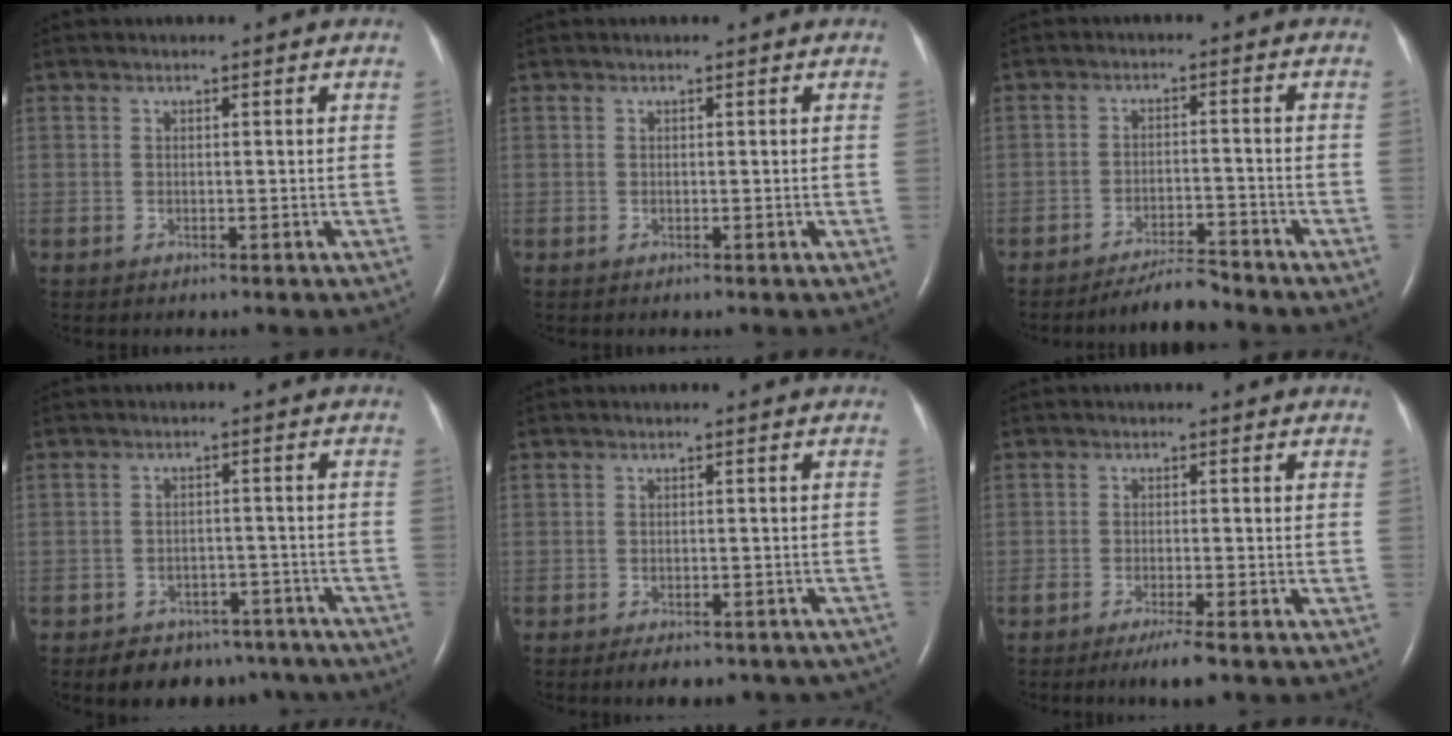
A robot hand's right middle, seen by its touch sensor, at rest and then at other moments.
{"total": 0.0}
{"total": 4.6, "force": [-4.4, 0.2, 1.3], "torque": [-0.024, -0.014, -0.076]}
{"total": 9.5, "force": [-7.3, 5.8, 1.7], "torque": [-0.012, 0.019, -0.076]}
{"total": 10.4, "force": [-8.7, 4.0, 4.1], "torque": [-0.049, 0.006, -0.093]}
{"total": 3.7, "force": [-2.5, 0.1, 2.7], "torque": [-0.050, -0.011, -0.044]}